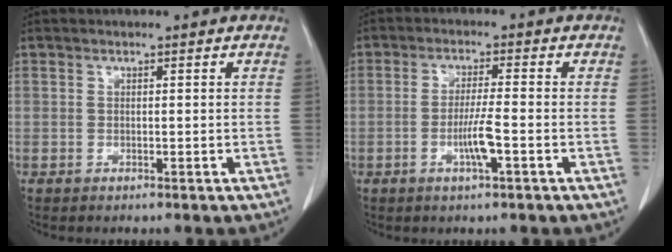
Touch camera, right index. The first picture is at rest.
{"total": 4.6, "force": [-1.6, 0.0, 4.3], "torque": [-0.082, -0.006, -0.030]}